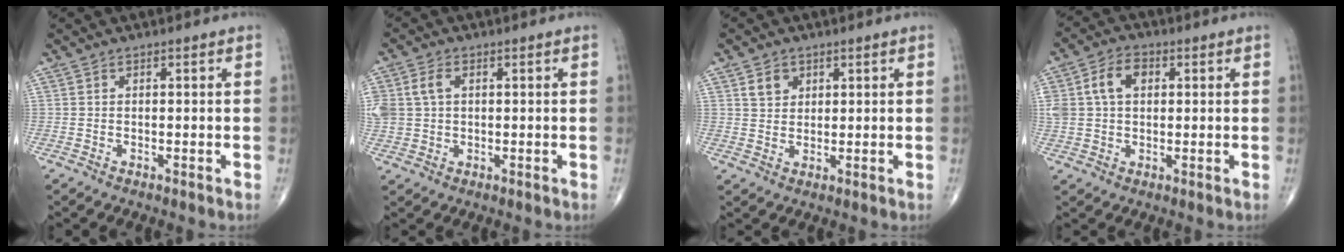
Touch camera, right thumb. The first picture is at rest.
{"total": 7.6, "force": [1.6, 5.5, 4.9], "torque": [-0.124, 0.011, 0.039]}
{"total": 3.6, "force": [1.7, 2.8, 1.5], "torque": [-0.009, -0.011, 0.032]}
{"total": 9.1, "force": [2.2, 6.4, 6.2], "torque": [-0.124, 0.016, 0.043]}